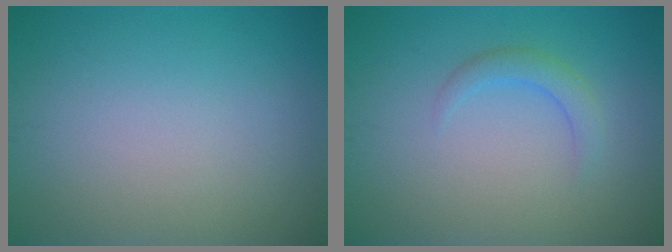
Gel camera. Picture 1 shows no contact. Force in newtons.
{"total": 1.8, "press": 1.8, "slide": 0.2}